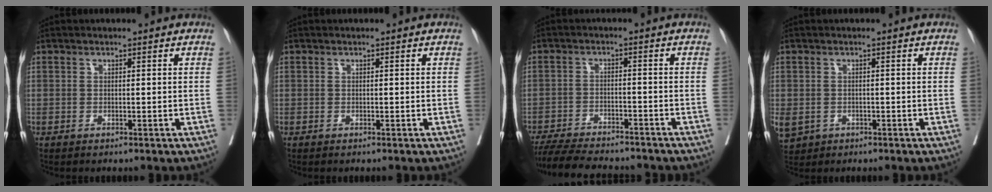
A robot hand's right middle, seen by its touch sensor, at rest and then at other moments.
{"total": 0.0}
{"total": 13.7, "force": [-12.3, 2.5, 5.5], "torque": [-0.102, -0.013, -0.178]}
{"total": 6.5, "force": [-2.5, 5.4, 2.4], "torque": [-0.075, -0.007, -0.031]}